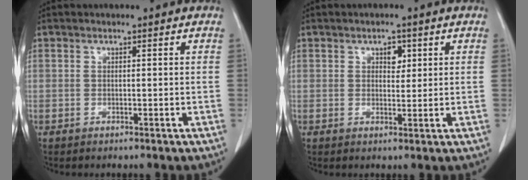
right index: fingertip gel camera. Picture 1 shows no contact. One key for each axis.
{"total": 2.3, "fx": 1.0, "fy": 1.4, "fz": 1.5, "tx": -0.018, "ty": 0.000, "tz": 0.014}